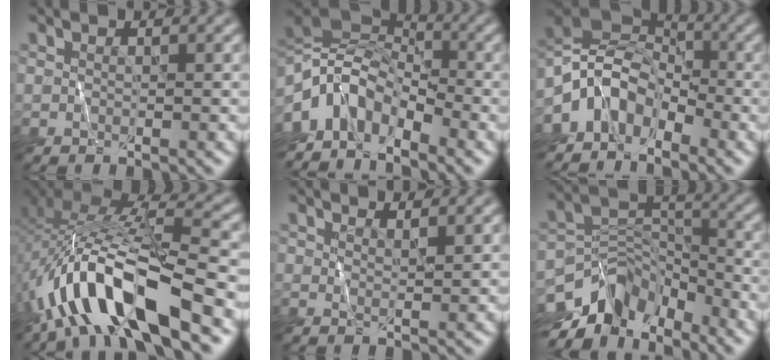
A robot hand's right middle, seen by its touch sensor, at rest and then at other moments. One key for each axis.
{"total": 6.9, "fx": -4.5, "fy": 3.7, "fz": 3.7, "tx": -0.060, "ty": 0.013, "tz": -0.099}
{"total": 5.4, "fx": -3.5, "fy": 3.3, "fz": 2.4, "tx": -0.037, "ty": 0.009, "tz": -0.079}
{"total": 11.8, "fx": -5.2, "fy": 3.8, "fz": 9.9, "tx": -0.203, "ty": 0.010, "tz": -0.092}
{"total": 1.4, "fx": 1.2, "fy": -0.6, "fz": -0.5, "tx": 0.005, "ty": -0.002, "tz": 0.020}
{"total": 7.0, "fx": -5.3, "fy": 3.7, "fz": 2.7, "tx": -0.036, "ty": -0.004, "tz": -0.107}